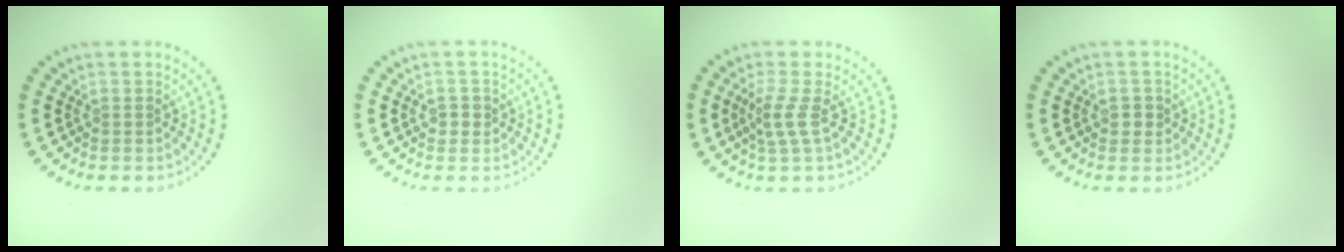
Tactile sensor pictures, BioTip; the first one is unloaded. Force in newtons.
{"total": 1.2, "press": 1.1, "slide": 0.4}
{"total": 2.2, "press": 1.6, "slide": 1.5}
{"total": 1.2, "press": 1.1, "slide": 0.4}